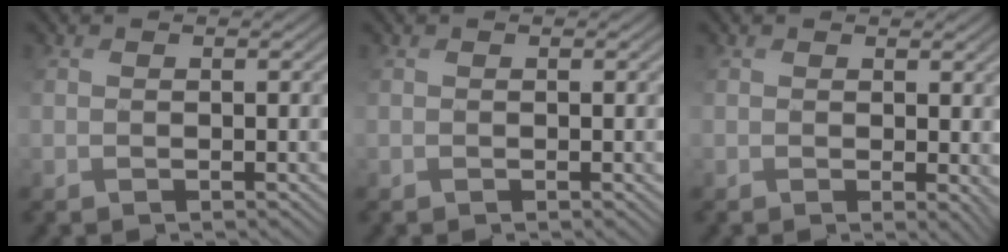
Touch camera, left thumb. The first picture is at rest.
{"total": 0.0}
{"total": 3.0, "force": [-0.2, 1.1, 2.8], "torque": [-0.050, -0.007, 0.004]}